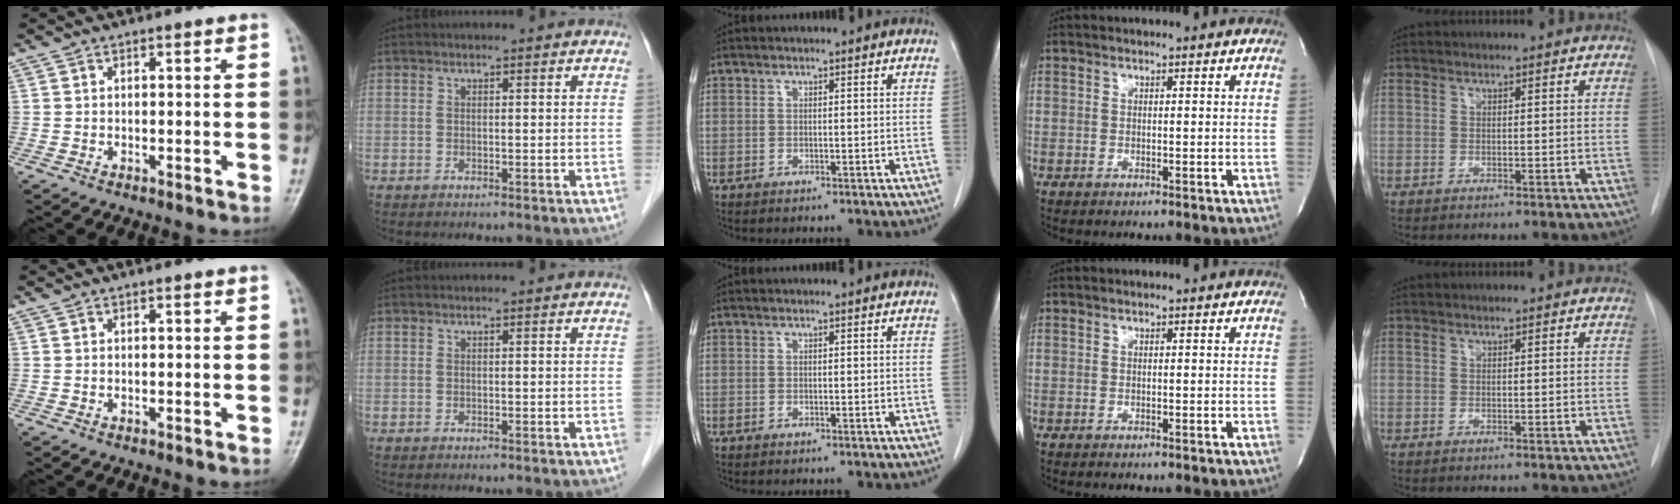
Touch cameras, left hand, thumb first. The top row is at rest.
{}